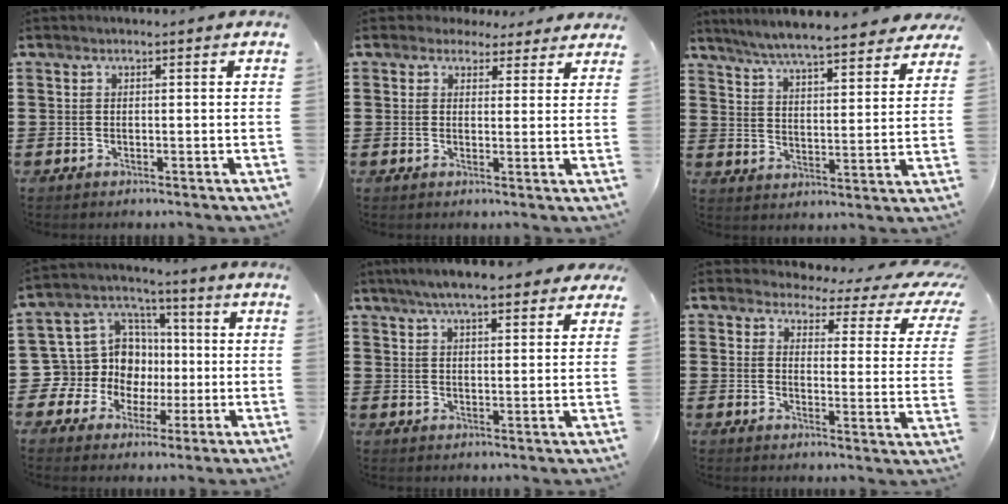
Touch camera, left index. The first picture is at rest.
{"total": 3.0, "force": [2.4, 1.6, 0.6], "torque": [-0.022, 0.002, 0.045]}
{"total": 6.4, "force": [6.1, -0.2, 2.0], "torque": [-0.065, -0.036, 0.107]}
{"total": 11.3, "force": [-0.1, 10.9, 2.9], "torque": [-0.122, -0.013, 0.003]}
{"total": 6.2, "force": [5.3, 1.1, 3.1], "torque": [-0.075, -0.004, 0.097]}
{"total": 3.5, "force": [2.7, 1.1, 1.9], "torque": [-0.047, -0.020, 0.039]}